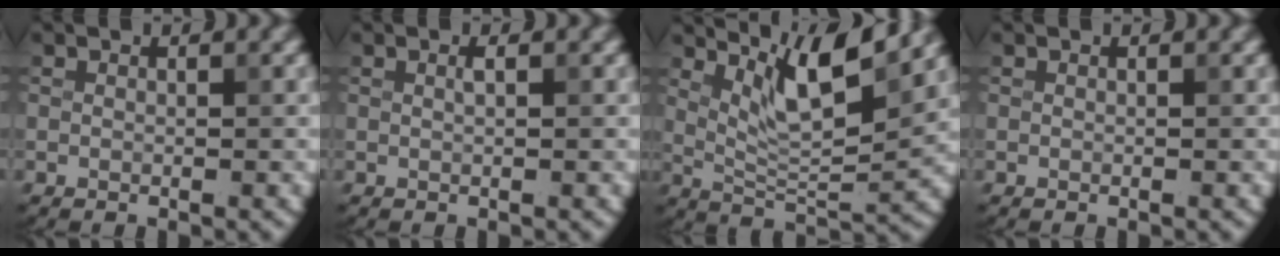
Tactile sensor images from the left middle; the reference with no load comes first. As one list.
[{"total": 0.6, "force": [0.2, 0.1, 0.6], "torque": [-0.012, 0.004, 0.003]}, {"total": 6.9, "force": [4.0, 1.4, 5.5], "torque": [-0.098, -0.004, 0.076]}, {"total": 0.0}]